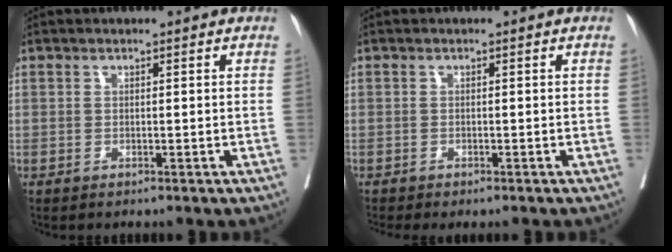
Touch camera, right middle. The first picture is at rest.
{"total": 1.7, "force": [-1.5, 0.0, 0.8], "torque": [-0.005, -0.002, -0.023]}